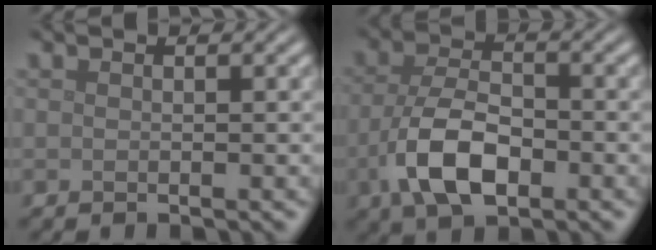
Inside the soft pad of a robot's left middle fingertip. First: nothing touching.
{"total": 6.5, "force": [-2.4, 3.4, 5.0], "torque": [-0.102, -0.003, -0.051]}